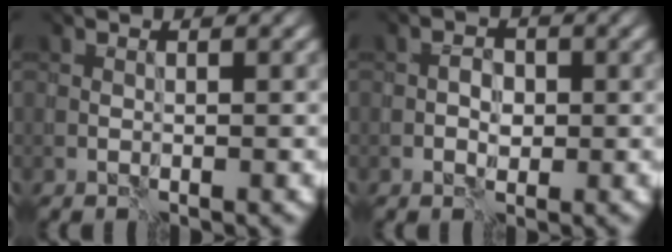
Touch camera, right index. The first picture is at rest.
{"total": 1.5, "force": [-0.4, 1.2, 0.9], "torque": [-0.015, 0.005, -0.008]}